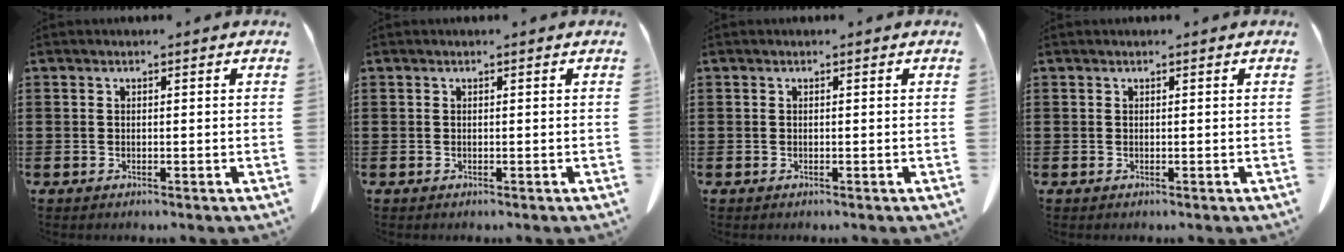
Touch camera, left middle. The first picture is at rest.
{"total": 0.0}
{"total": 0.0}
{"total": 0.0}